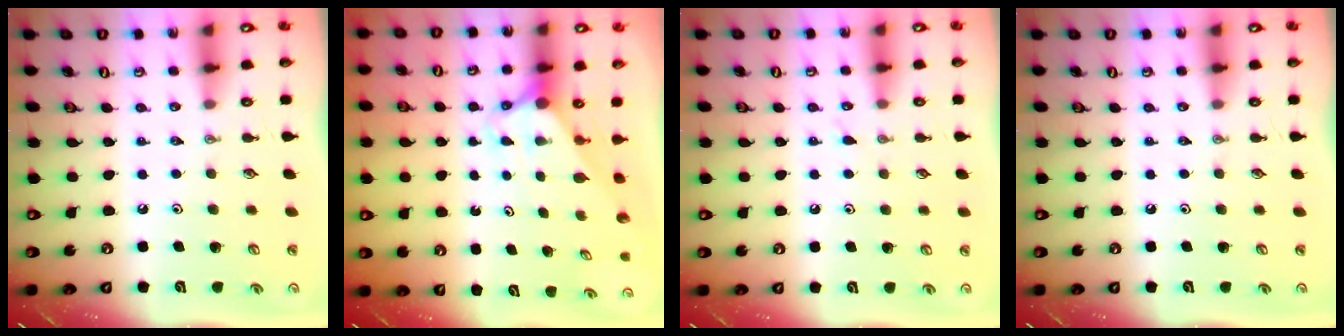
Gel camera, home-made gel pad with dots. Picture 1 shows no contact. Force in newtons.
{"total": 2.9, "press": 2.9, "slide": 0.0}
{"total": 5.7, "press": 5.7, "slide": 0.6}
{"total": 0.0}